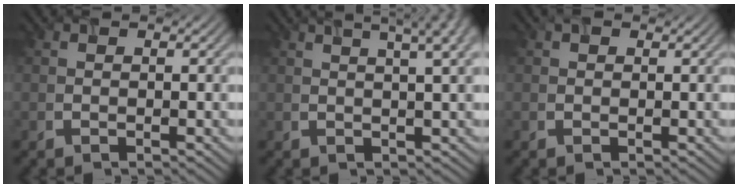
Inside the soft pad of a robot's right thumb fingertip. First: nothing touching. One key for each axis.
{"total": 8.3, "fx": 4.5, "fy": 2.3, "fz": 6.6, "tx": -0.077, "ty": 0.032, "tz": 0.041}
{"total": 1.1, "fx": 0.8, "fy": 0.6, "fz": 0.6, "tx": -0.008, "ty": 0.006, "tz": 0.012}